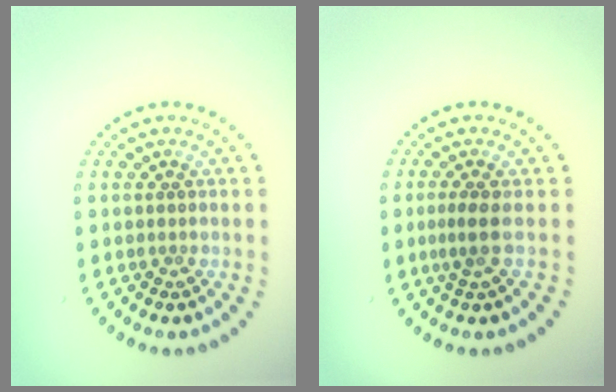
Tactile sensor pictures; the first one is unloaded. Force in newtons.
{"total": 1.7, "press": 1.2, "slide": 1.1}